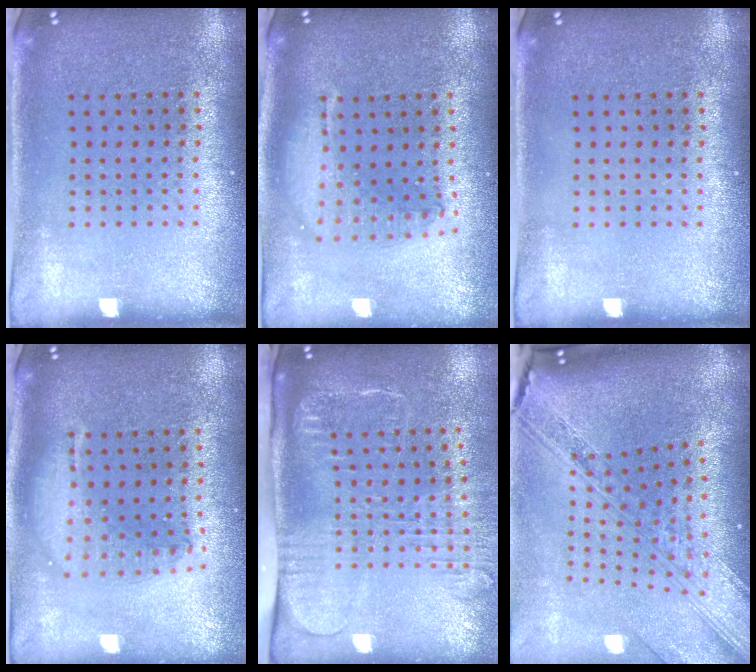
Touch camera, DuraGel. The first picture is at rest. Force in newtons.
{"total": 1.8, "press": 1.6, "slide": 1.0}
{"total": 0.0}
{"total": 1.8, "press": 1.6, "slide": 1.0}
{"total": 2.7, "press": 2.1, "slide": 1.7}
{"total": 4.1, "press": 2.9, "slide": 2.9}